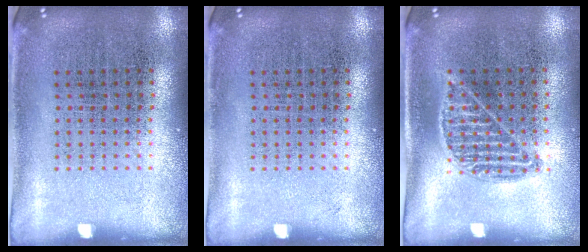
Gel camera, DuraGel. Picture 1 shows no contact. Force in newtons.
{"total": 0.0}
{"total": 0.9, "press": 0.9, "slide": 0.4}